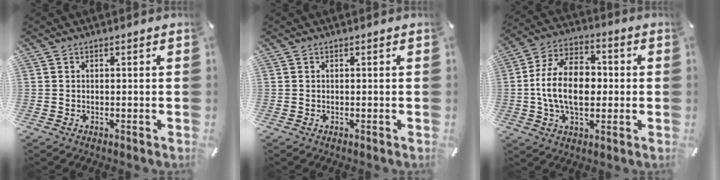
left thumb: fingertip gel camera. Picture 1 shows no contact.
{"total": 0.0}
{"total": 14.5, "force": [-1.2, 9.7, 10.8], "torque": [-0.212, 0.011, -0.022]}